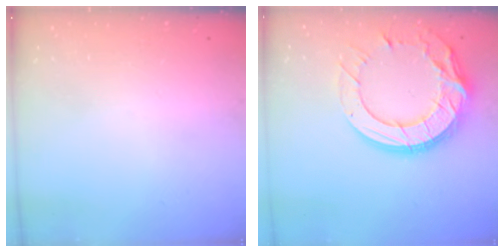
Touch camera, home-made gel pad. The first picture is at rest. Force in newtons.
{"total": 20.2, "press": 20.1, "slide": 1.7}